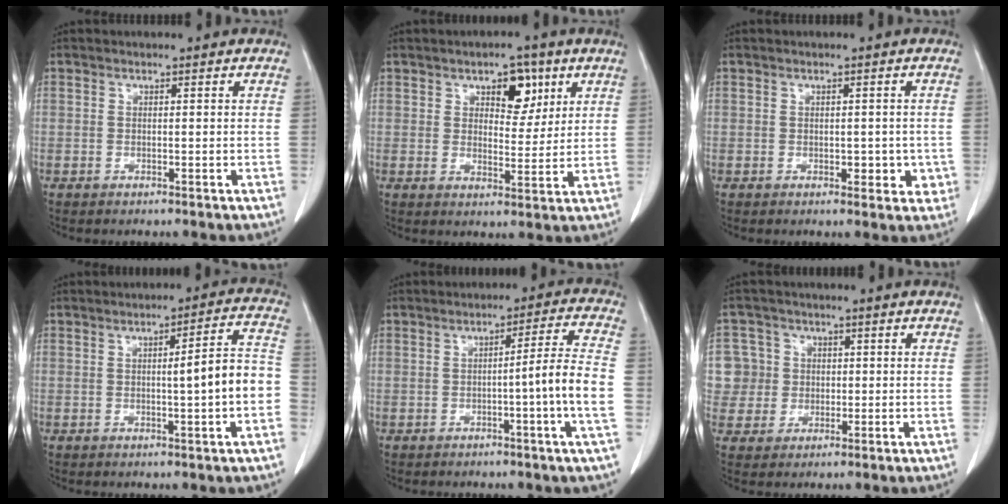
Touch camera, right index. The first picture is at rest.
{"total": 6.2, "force": [3.2, 3.2, 4.2], "torque": [-0.056, 0.005, 0.048]}
{"total": 3.5, "force": [-0.6, 2.3, 2.6], "torque": [-0.016, 0.007, 0.003]}
{"total": 8.2, "force": [-1.1, 0.1, 8.1], "torque": [-0.107, 0.020, -0.016]}
{"total": 6.7, "force": [-1.2, -1.2, 6.5], "torque": [-0.094, 0.005, -0.020]}
{"total": 7.2, "force": [1.0, 7.1, 0.3], "torque": [-0.010, 0.028, 0.029]}